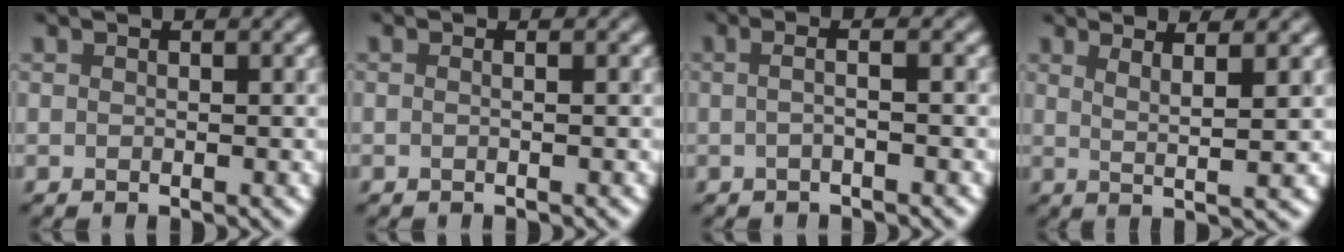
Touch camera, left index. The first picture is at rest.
{"total": 1.6, "force": [0.3, 1.0, 1.3], "torque": [0.005, 0.005, -0.025]}
{"total": 2.0, "force": [0.0, 0.7, 1.9], "torque": [-0.023, 0.000, -0.019]}
{"total": 3.2, "force": [1.4, 0.0, 2.8], "torque": [-0.055, 0.001, 0.039]}